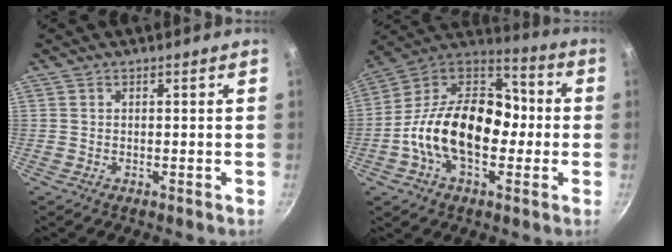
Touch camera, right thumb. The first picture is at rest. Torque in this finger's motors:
{"motor_torque": [1.85, 3.15, 1.44, -1.32, 0.56]}